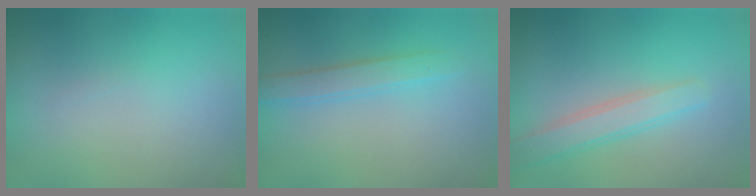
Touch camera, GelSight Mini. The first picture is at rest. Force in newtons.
{"total": 2.0, "press": 2.0, "slide": 0.2}
{"total": 2.7, "press": 2.7, "slide": 0.1}